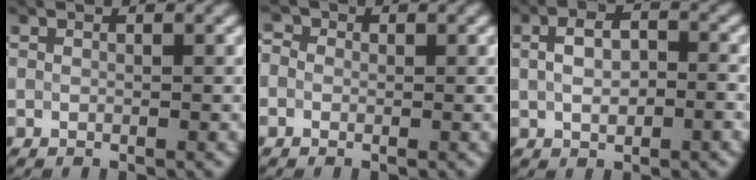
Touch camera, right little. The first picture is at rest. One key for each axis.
{"total": 1.6, "fx": 0.4, "fy": 1.4, "fz": 0.7, "tx": -0.007, "ty": 0.000, "tz": -0.016}
{"total": 4.0, "fx": 0.1, "fy": 2.4, "fz": 3.2, "tx": -0.057, "ty": 0.008, "tz": 0.004}